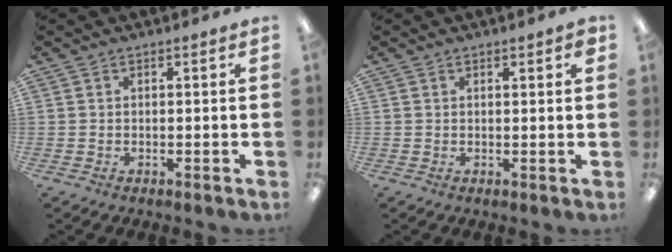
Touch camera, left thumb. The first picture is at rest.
{"total": 1.6, "force": [1.2, 0.4, 1.0], "torque": [-0.012, -0.002, 0.019]}